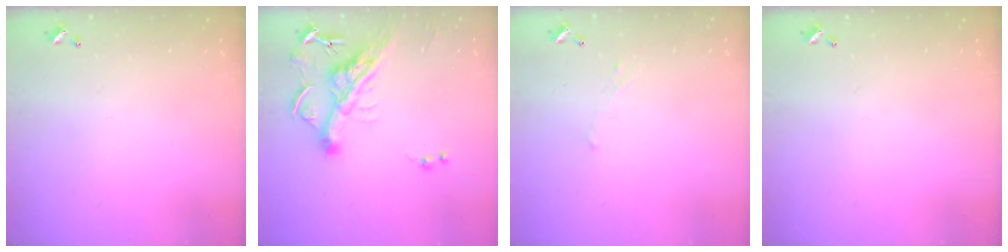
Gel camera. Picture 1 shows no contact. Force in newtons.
{"total": 9.2, "press": 9.2, "slide": 1.3}
{"total": 0.8, "press": 0.6, "slide": 0.6}
{"total": 0.0}